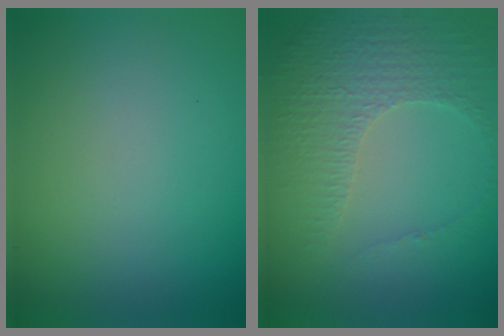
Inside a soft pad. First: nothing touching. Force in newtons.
{"total": 4.6, "press": 3.1, "slide": 3.3}